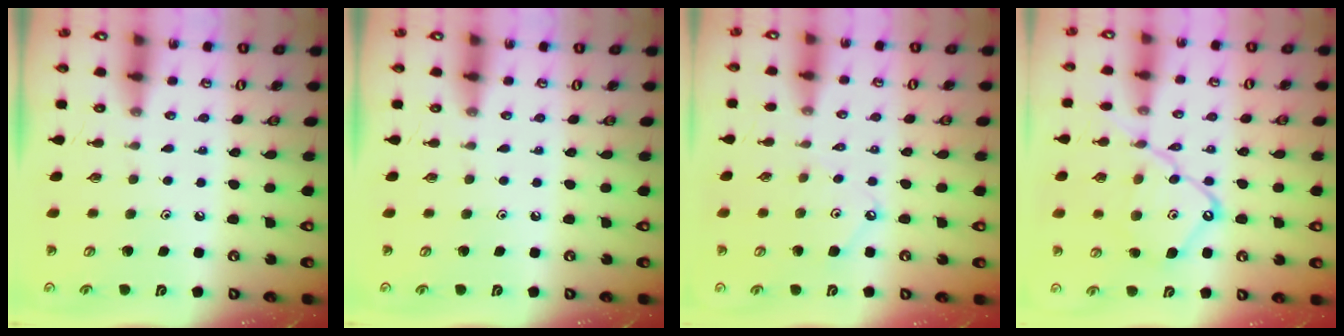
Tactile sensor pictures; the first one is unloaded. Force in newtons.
{"total": 0.0}
{"total": 3.3, "press": 3.3, "slide": 0.1}
{"total": 14.4, "press": 14.4, "slide": 1.3}